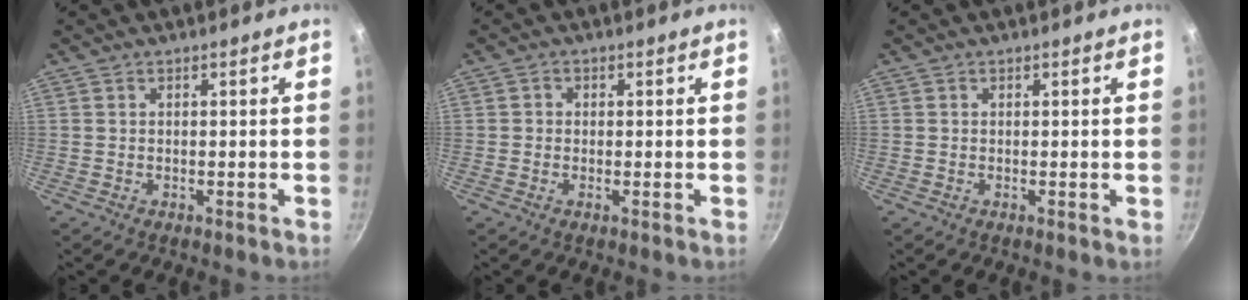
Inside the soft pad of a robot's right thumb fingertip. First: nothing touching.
{"total": 1.1, "force": [-0.1, 1.0, 0.6], "torque": [-0.011, 0.003, -0.006]}
{"total": 0.0}